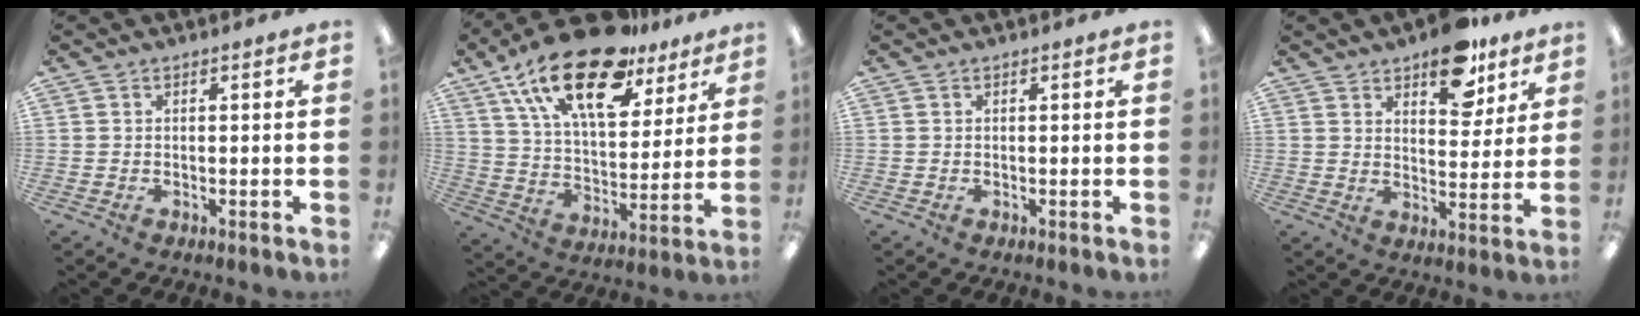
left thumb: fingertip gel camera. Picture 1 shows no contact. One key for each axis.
{"total": 23.5, "fx": 15.1, "fy": 10.5, "fz": 14.7, "tx": -0.256, "ty": -0.082, "tz": 0.260}
{"total": 0.0}
{"total": 12.4, "fx": 8.8, "fy": 6.0, "fz": 6.2, "tx": -0.067, "ty": -0.048, "tz": 0.153}